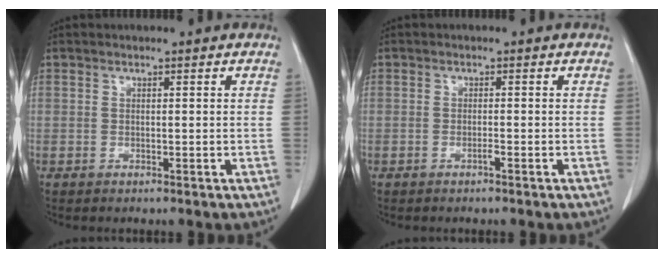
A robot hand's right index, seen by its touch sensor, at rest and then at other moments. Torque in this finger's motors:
{"motor_torque": [0.17, 0.00, 0.07, 0.03]}